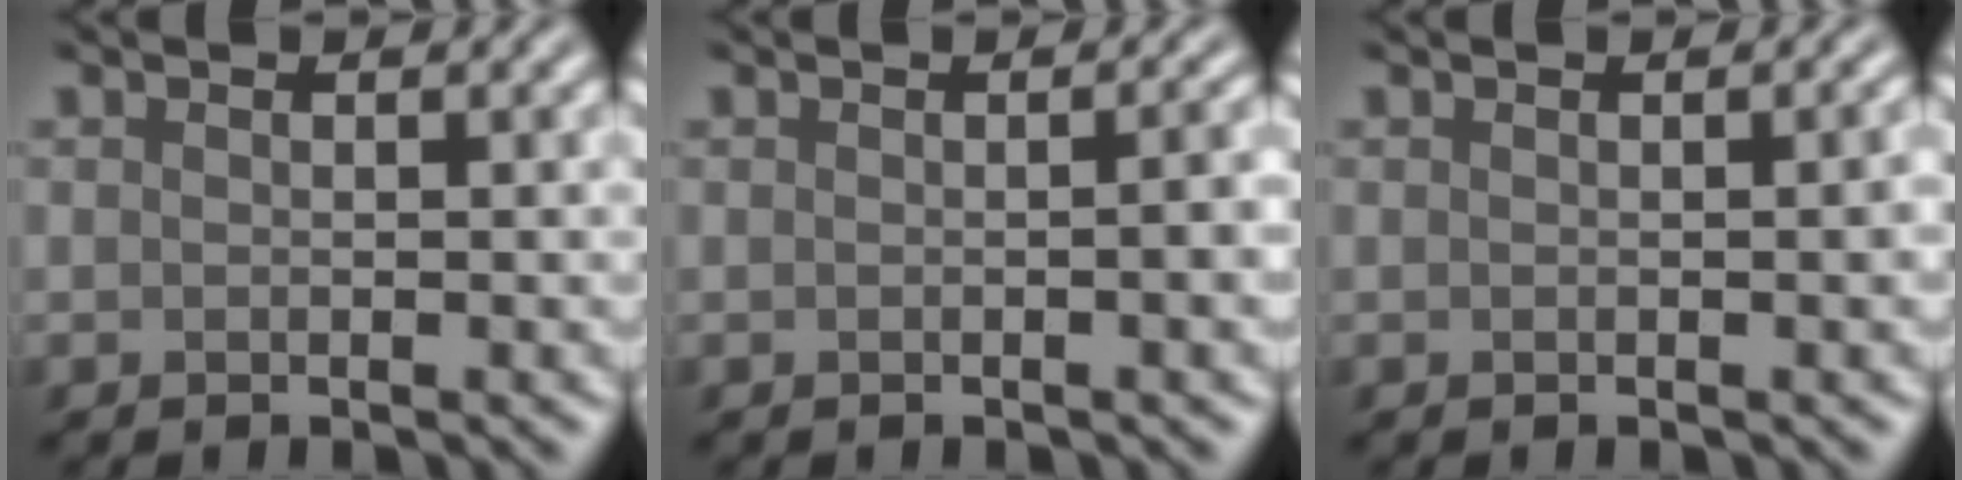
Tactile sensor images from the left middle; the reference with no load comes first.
{"total": 2.5, "force": [-0.1, 0.8, 2.4], "torque": [-0.021, 0.005, -0.002]}
{"total": 1.6, "force": [0.0, 0.4, 1.6], "torque": [-0.016, 0.004, -0.001]}